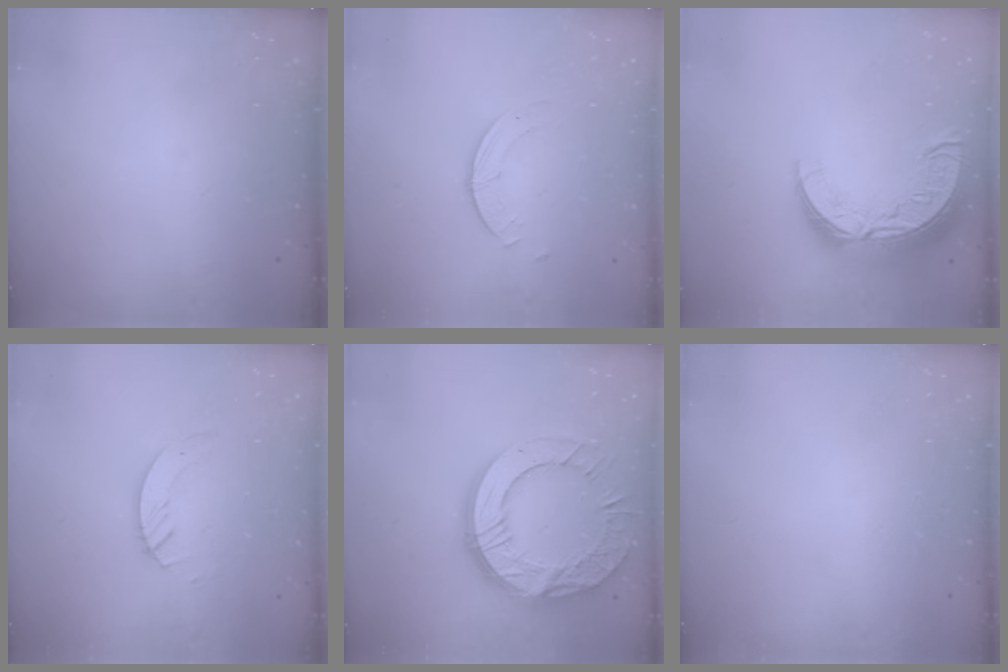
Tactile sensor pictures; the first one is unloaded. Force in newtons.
{"total": 1.4, "press": 1.4, "slide": 0.2}
{"total": 17.2, "press": 17.1, "slide": 1.4}
{"total": 3.2, "press": 3.2, "slide": 0.2}
{"total": 22.7, "press": 22.6, "slide": 1.9}
{"total": 0.0}